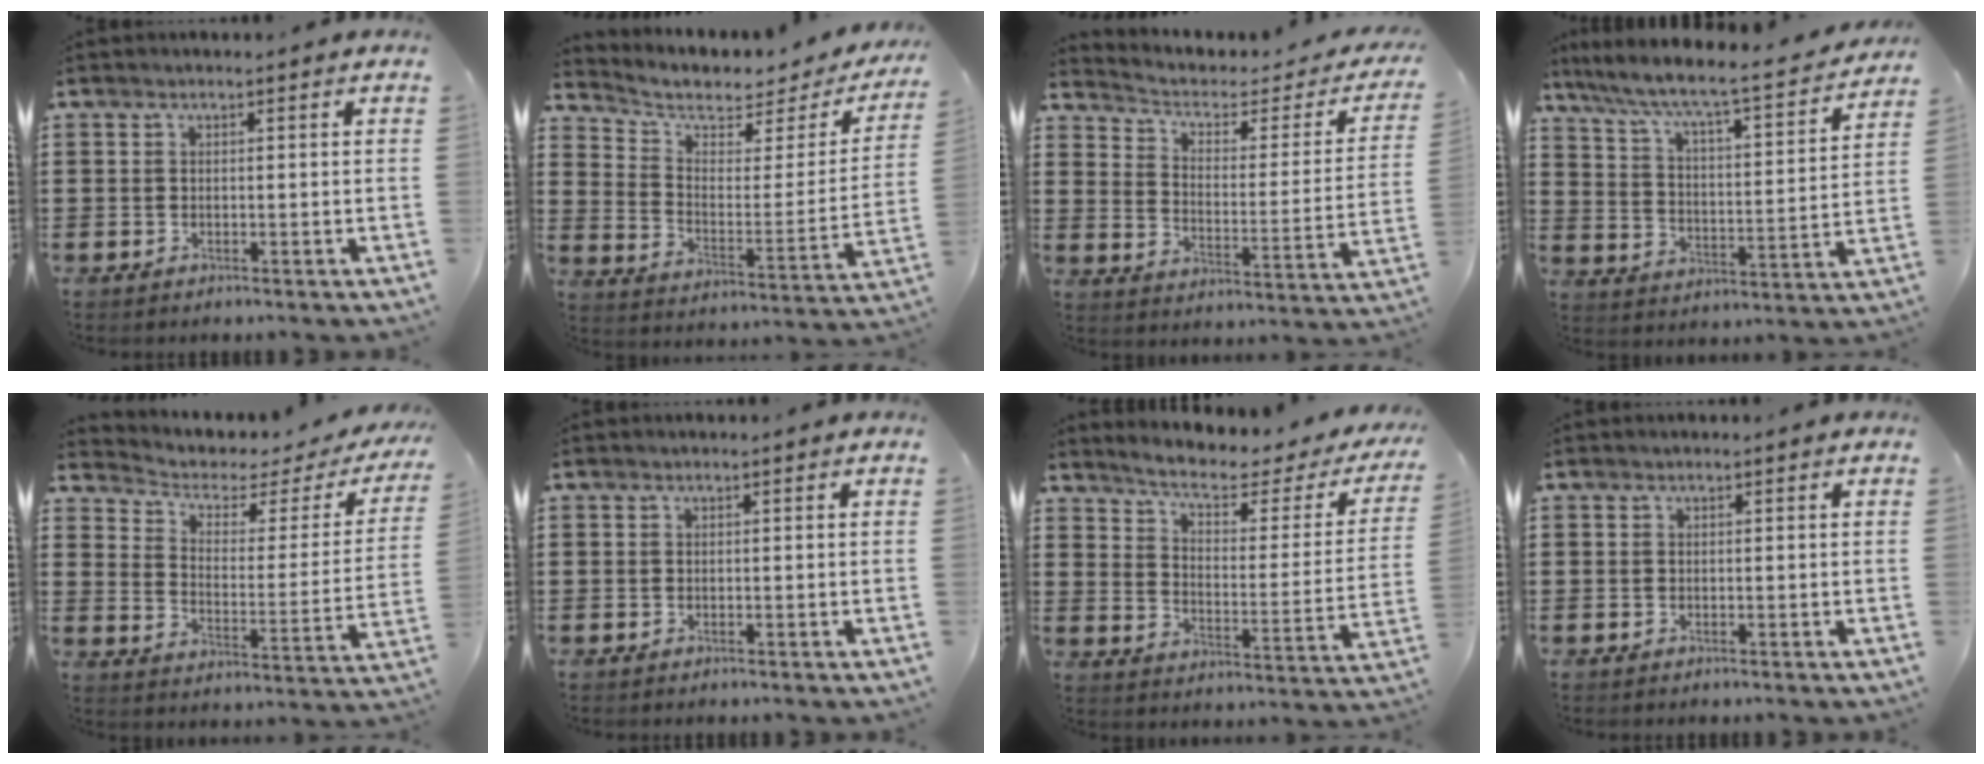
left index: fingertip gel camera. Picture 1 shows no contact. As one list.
[{"total": 4.7, "force": [3.6, 2.0, 2.2], "torque": [-0.066, -0.026, 0.058]}, {"total": 2.8, "force": [1.7, 1.4, 1.6], "torque": [-0.047, -0.013, 0.020]}, {"total": 5.9, "force": [5.1, 0.0, 3.0], "torque": [-0.083, -0.045, 0.074]}, {"total": 3.1, "force": [1.8, 1.7, 1.9], "torque": [-0.052, -0.014, 0.022]}, {"total": 0.0}, {"total": 5.1, "force": [3.7, 1.1, 3.3], "torque": [-0.076, -0.023, 0.052]}, {"total": 0.0}]